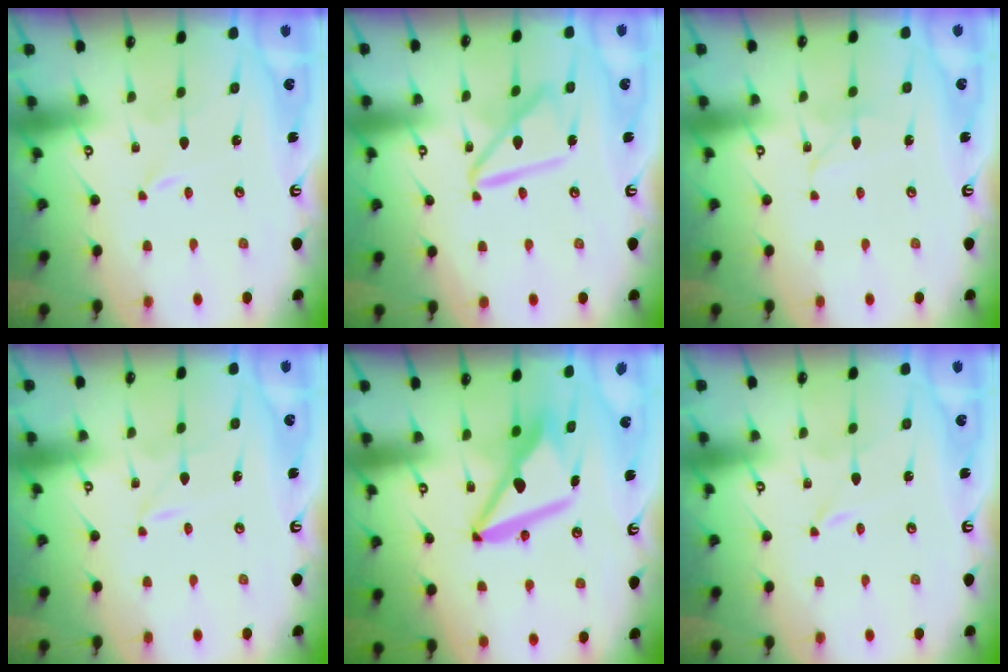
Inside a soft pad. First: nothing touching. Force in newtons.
{"total": 14.0, "press": 13.9, "slide": 1.5}
{"total": 2.8, "press": 2.8, "slide": 0.3}
{"total": 1.6, "press": 1.6, "slide": 0.2}
{"total": 11.2, "press": 11.1, "slide": 1.4}
{"total": 0.0}